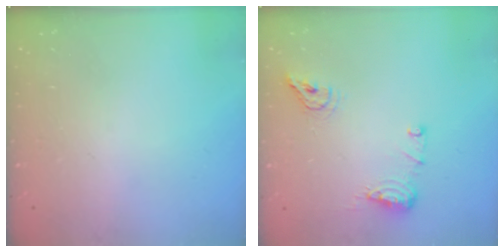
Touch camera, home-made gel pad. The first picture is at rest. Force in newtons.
{"total": 8.9, "press": 8.8, "slide": 1.4}